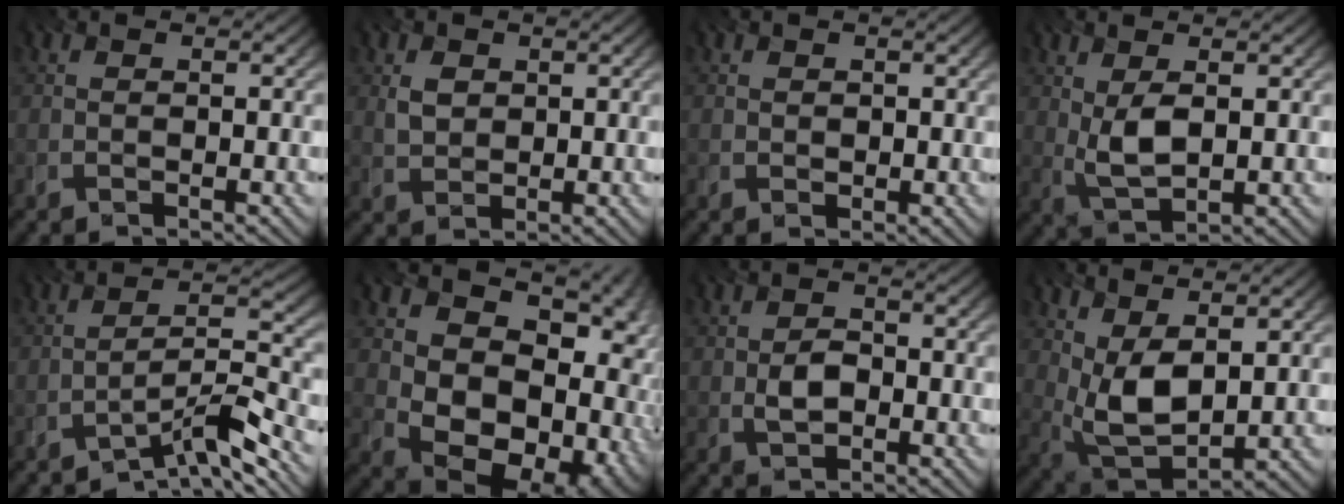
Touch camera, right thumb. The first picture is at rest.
{"total": 3.0, "force": [1.1, 2.2, 1.7], "torque": [-0.045, 0.002, 0.021]}
{"total": 1.3, "force": [0.5, 1.1, 0.4], "torque": [-0.014, -0.003, 0.006]}
{"total": 4.7, "force": [0.7, 2.5, 4.0], "torque": [-0.094, -0.003, 0.023]}
{"total": 6.8, "force": [-5.2, 1.1, 4.3], "torque": [-0.073, 0.012, -0.096]}
{"total": 17.6, "force": [1.6, 13.6, 11.0], "torque": [-0.152, -0.036, 0.061]}
{"total": 2.9, "force": [-0.6, 1.9, 2.1], "torque": [-0.043, 0.001, -0.012]}
{"total": 8.5, "force": [2.6, 4.6, 6.7], "torque": [-0.168, -0.003, 0.055]}